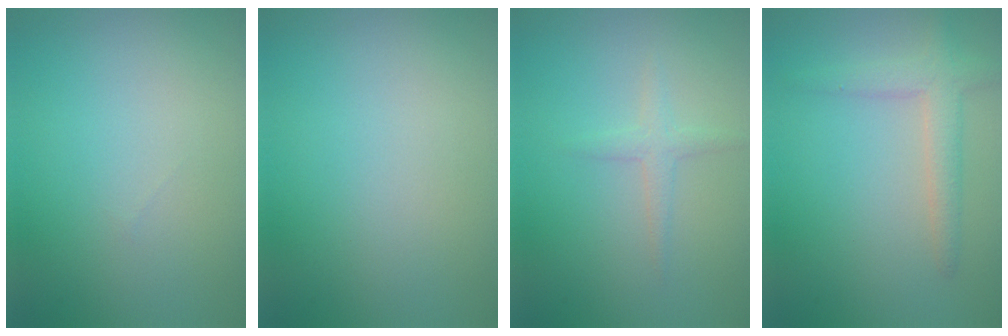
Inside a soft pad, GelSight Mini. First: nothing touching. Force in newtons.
{"total": 0.0}
{"total": 1.4, "press": 1.4, "slide": 0.0}
{"total": 2.7, "press": 2.7, "slide": 0.2}